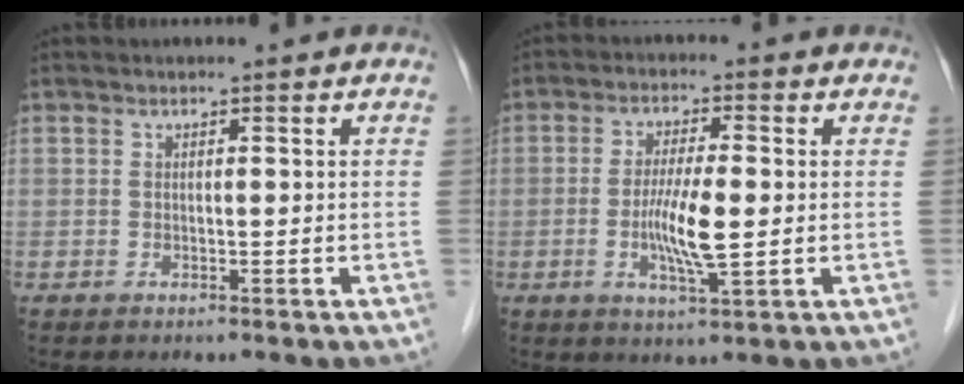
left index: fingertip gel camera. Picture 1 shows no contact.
{"total": 6.9, "force": [-0.9, 1.0, 6.8], "torque": [-0.130, -0.012, -0.017]}